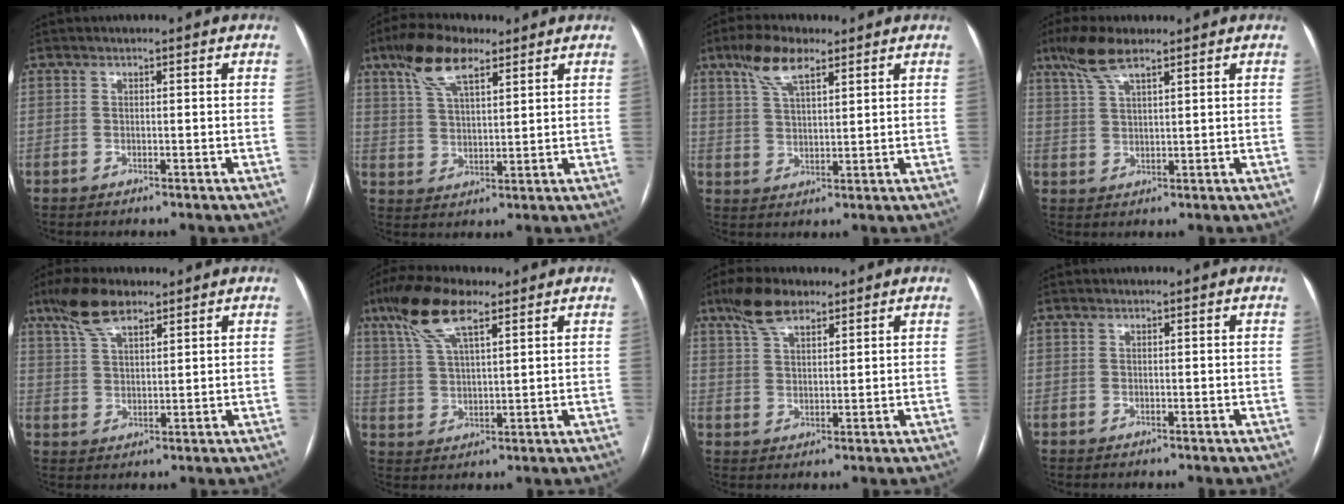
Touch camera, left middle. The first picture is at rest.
{"total": 9.4, "force": [6.0, 3.1, 6.5], "torque": [-0.131, 0.021, 0.113]}
{"total": 7.1, "force": [4.6, 2.2, 4.9], "torque": [-0.105, 0.015, 0.088]}
{"total": 6.0, "force": [4.2, 1.1, 4.1], "torque": [-0.094, 0.016, 0.086]}
{"total": 7.3, "force": [5.3, 2.3, 4.5], "torque": [-0.096, 0.017, 0.102]}
{"total": 10.3, "force": [6.5, 2.7, 7.6], "torque": [-0.159, 0.024, 0.125]}
{"total": 6.6, "force": [4.8, 2.5, 3.8], "torque": [-0.079, 0.018, 0.091]}
{"total": 0.0}